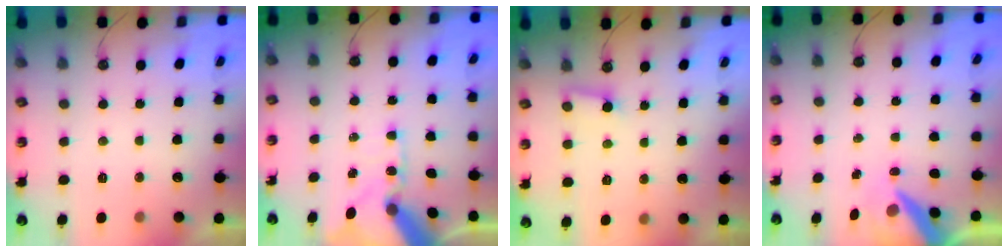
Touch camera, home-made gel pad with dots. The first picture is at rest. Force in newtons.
{"total": 15.0, "press": 14.8, "slide": 2.4}
{"total": 2.7, "press": 2.7, "slide": 0.4}
{"total": 9.0, "press": 9.0, "slide": 0.8}